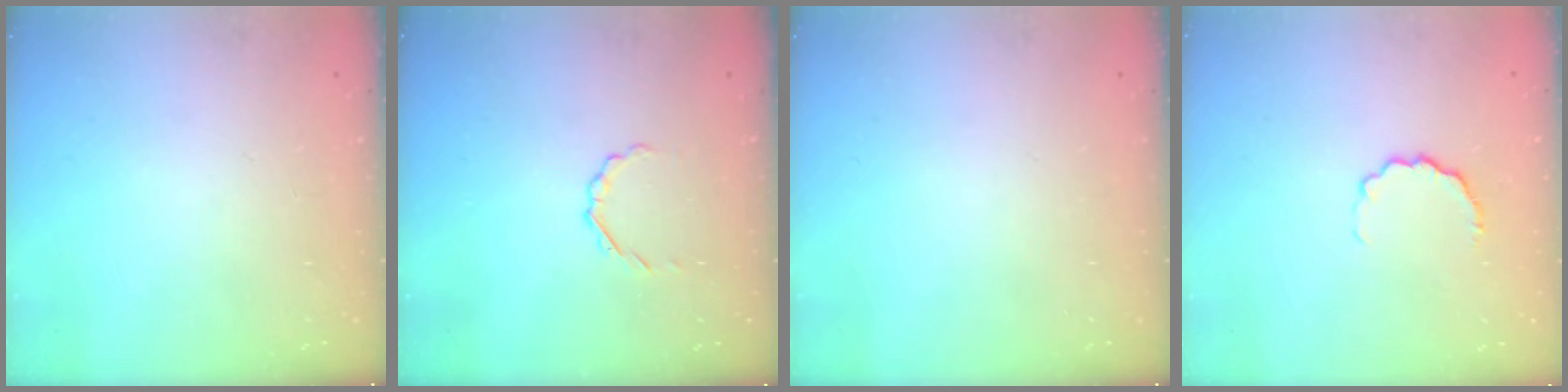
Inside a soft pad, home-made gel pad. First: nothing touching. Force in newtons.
{"total": 2.2, "press": 2.1, "slide": 0.7}
{"total": 0.0}
{"total": 4.7, "press": 4.5, "slide": 1.1}